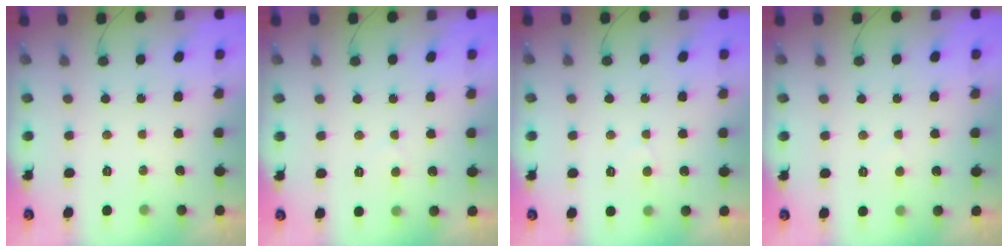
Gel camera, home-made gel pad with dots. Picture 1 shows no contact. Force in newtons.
{"total": 2.6, "press": 2.6, "slide": 0.2}
{"total": 3.7, "press": 3.7, "slide": 0.4}
{"total": 2.7, "press": 2.7, "slide": 0.2}